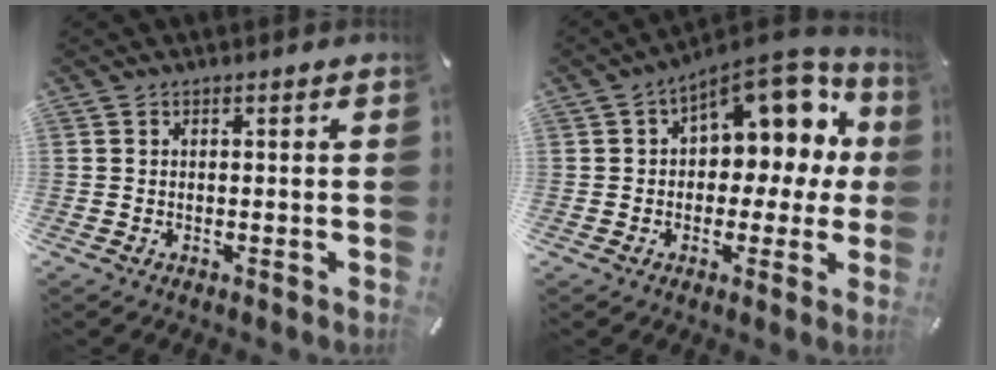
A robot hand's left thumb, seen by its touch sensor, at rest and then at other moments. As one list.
[{"total": 13.7, "force": [5.9, 8.3, 9.1], "torque": [-0.115, -0.047, 0.104]}]